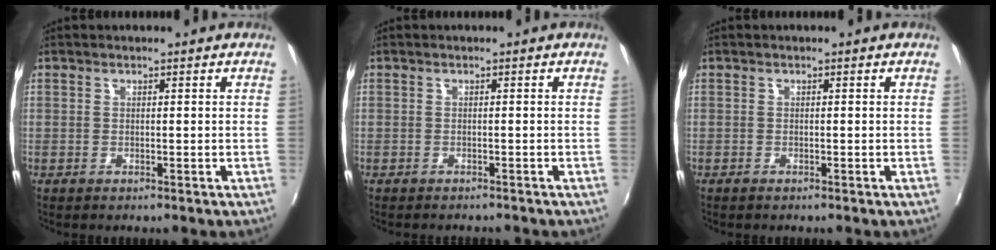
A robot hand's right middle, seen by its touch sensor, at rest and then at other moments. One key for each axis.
{"total": 1.9, "fx": -1.8, "fy": 0.3, "fz": 0.6, "tx": -0.014, "ty": -0.010, "tz": -0.024}
{"total": 0.6, "fx": -0.5, "fy": 0.2, "fz": 0.2, "tx": -0.006, "ty": -0.003, "tz": -0.011}